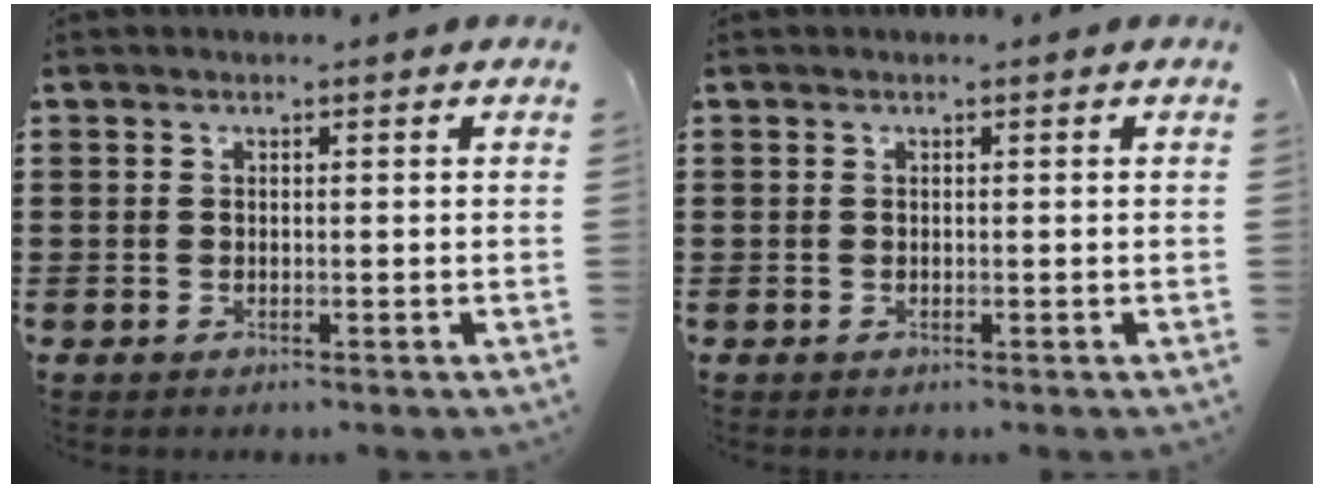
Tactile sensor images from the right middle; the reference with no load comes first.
{"total": 0.0}